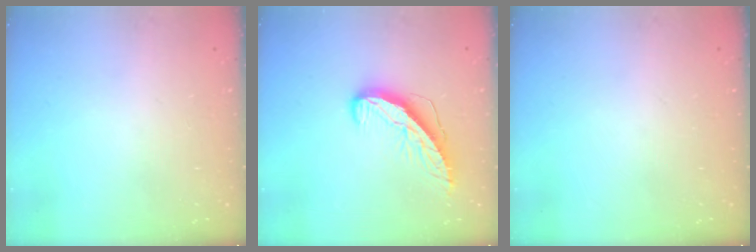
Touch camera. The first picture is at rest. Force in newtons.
{"total": 9.5, "press": 9.5, "slide": 0.5}
{"total": 0.0}